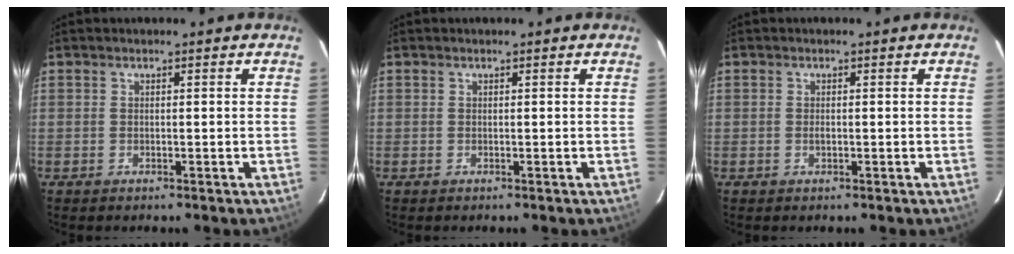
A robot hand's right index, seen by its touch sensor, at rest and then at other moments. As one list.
[{"total": 0.0}, {"total": 0.9, "force": [-0.2, 0.5, 0.6], "torque": [-0.011, 0.001, -0.004]}]